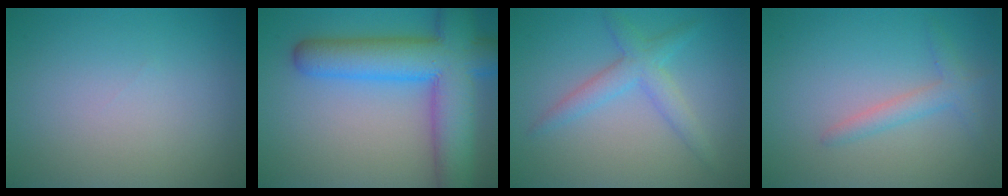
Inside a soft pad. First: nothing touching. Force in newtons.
{"total": 10.7, "press": 10.7, "slide": 0.5}
{"total": 3.0, "press": 3.0, "slide": 0.0}
{"total": 2.0, "press": 2.0, "slide": 0.1}